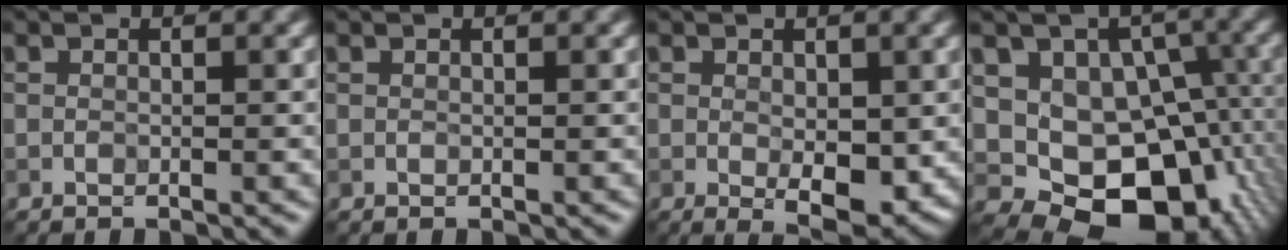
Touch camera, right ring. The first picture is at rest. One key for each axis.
{"total": 0.0}
{"total": 3.7, "fx": -0.3, "fy": 1.8, "fz": 3.2, "tx": -0.052, "ty": -0.008, "tz": 0.002}
{"total": 13.8, "fx": -2.5, "fy": 10.0, "fz": 9.1, "tx": -0.108, "ty": -0.013, "tz": -0.025}